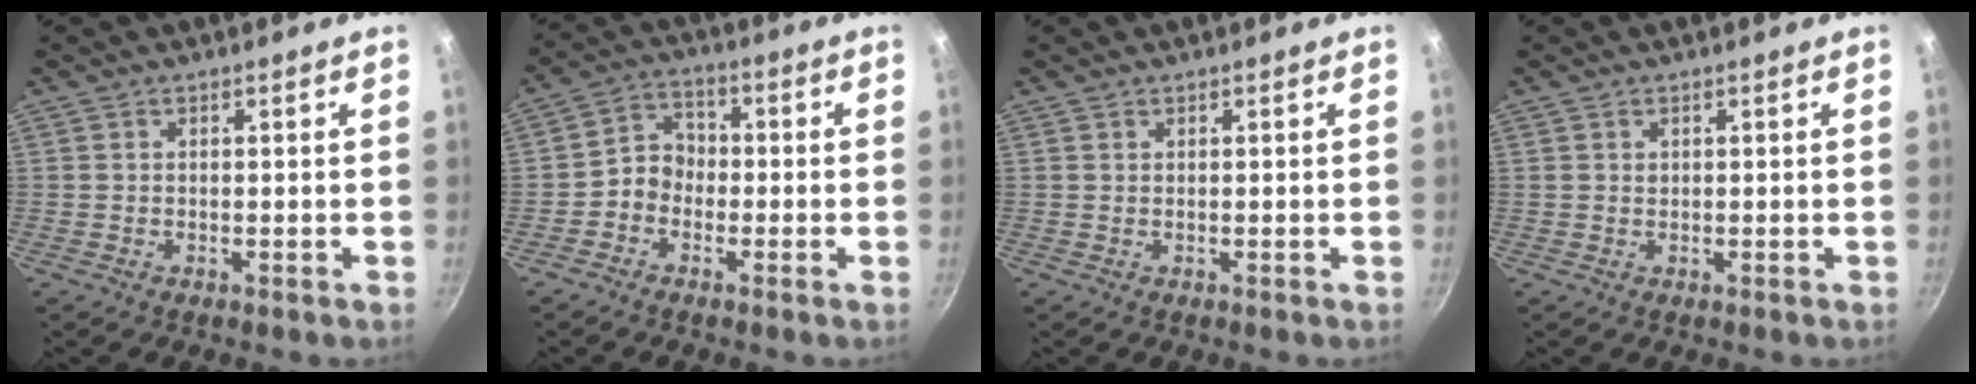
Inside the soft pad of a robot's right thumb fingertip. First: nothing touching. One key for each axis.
{"total": 5.3, "fx": -1.5, "fy": 4.5, "fz": 2.4, "tx": -0.011, "ty": 0.025, "tz": -0.043}
{"total": 0.0}
{"total": 0.5, "fx": 0.4, "fy": 0.3, "fz": 0.2, "tx": -0.003, "ty": -0.001, "tz": 0.007}